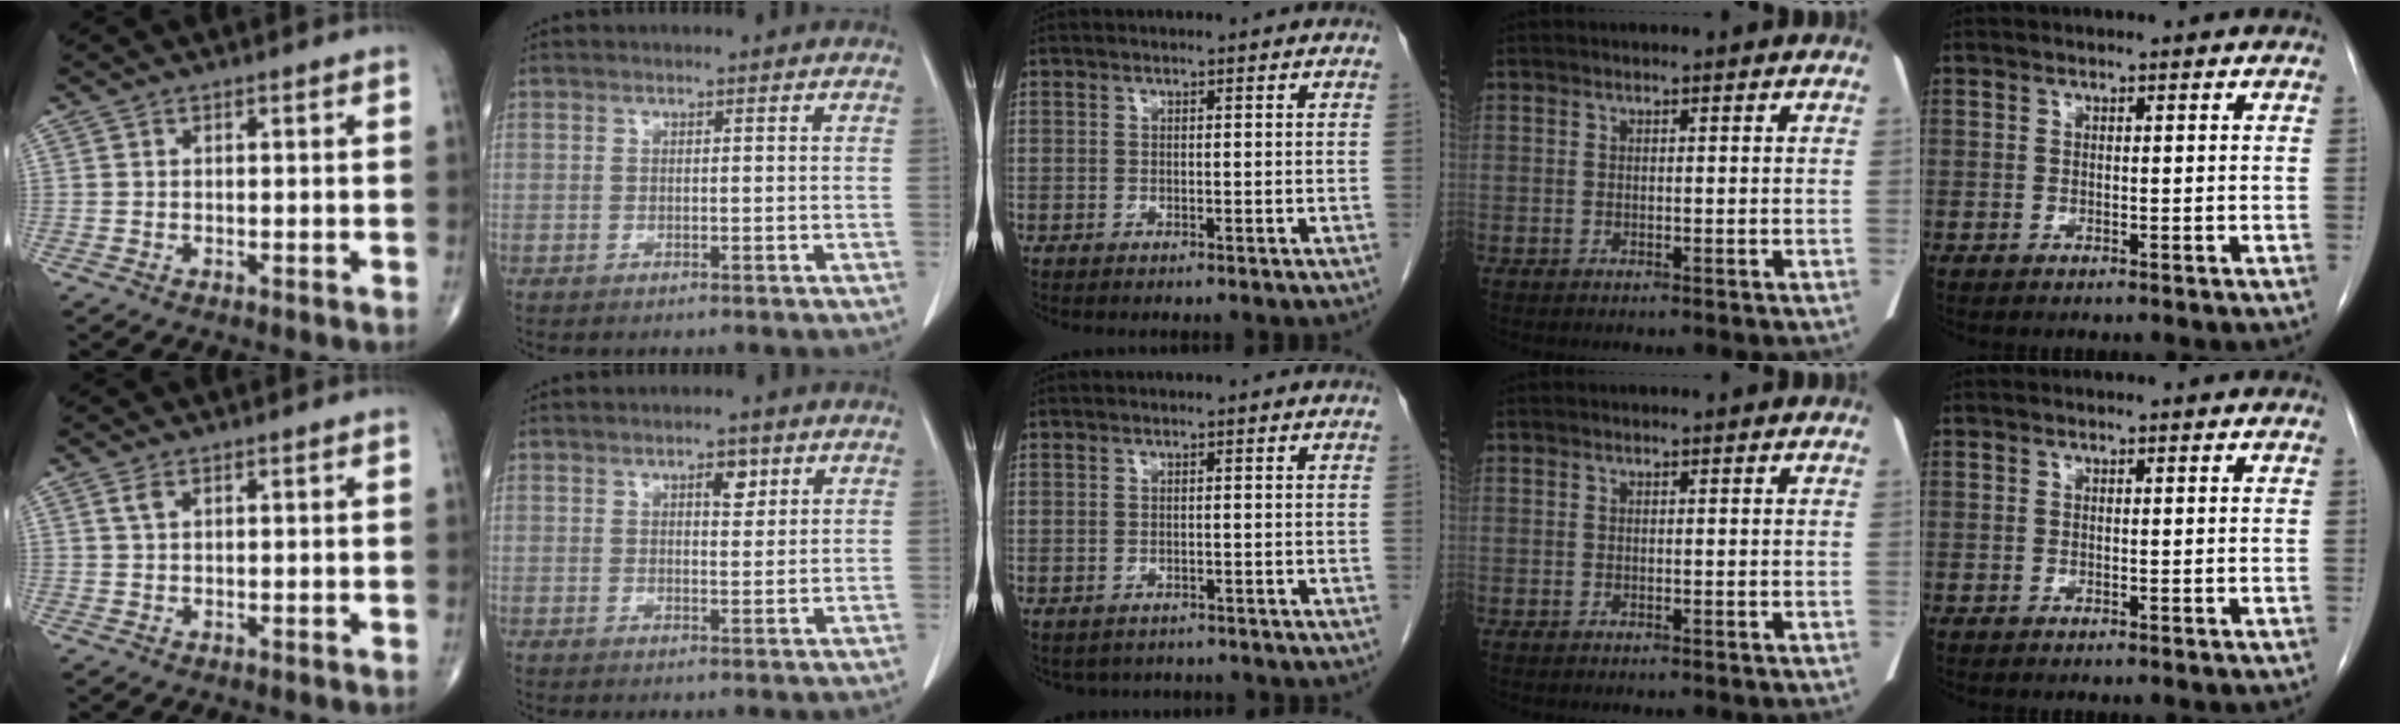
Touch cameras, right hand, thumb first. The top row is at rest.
{"thumb": {"total": 1.5, "force": [0.8, 0.7, 1.1], "torque": [-0.026, 0.007, 0.018]}, "index": {"total": 2.8, "force": [1.4, 1.2, 2.1], "torque": [-0.033, -0.002, 0.022]}, "middle": {"total": 3.3, "force": [-2.8, 1.7, 0.4], "torque": [-0.004, 0.004, -0.034]}}